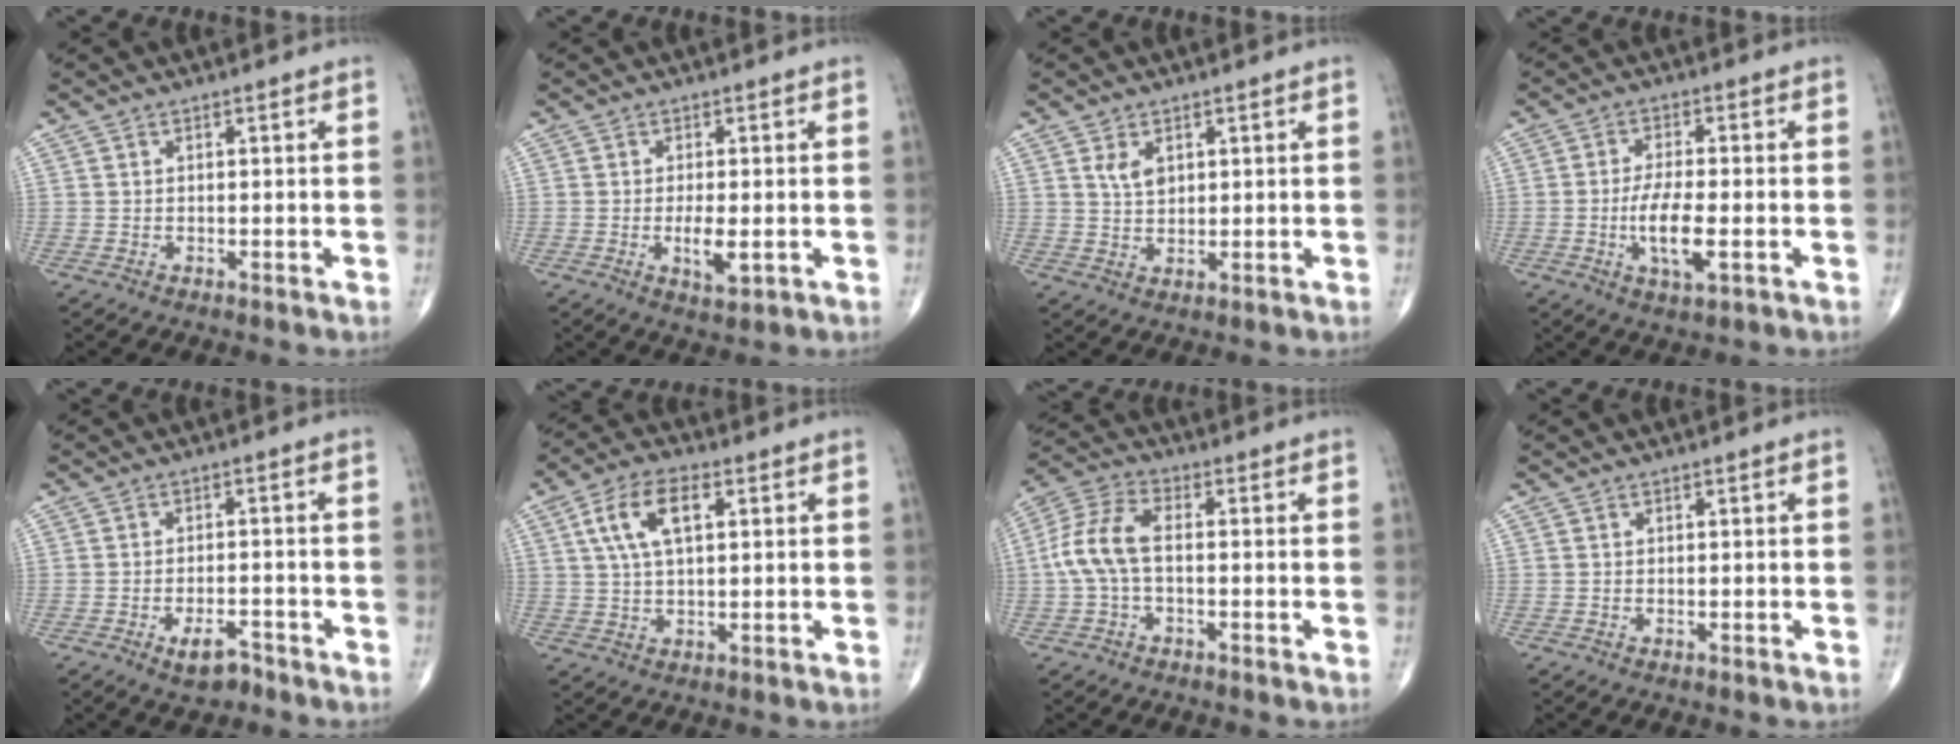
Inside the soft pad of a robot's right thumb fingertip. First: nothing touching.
{"total": 4.5, "force": [-1.0, 1.6, 4.1], "torque": [-0.073, -0.009, -0.015]}
{"total": 3.7, "force": [1.5, 2.4, 2.5], "torque": [-0.036, -0.010, 0.031]}
{"total": 7.9, "force": [-1.9, 2.5, 7.2], "torque": [-0.141, -0.001, -0.035]}
{"total": 4.6, "force": [-2.9, 2.1, 2.9], "torque": [-0.043, 0.014, -0.046]}
{"total": 9.5, "force": [2.9, 4.6, 7.8], "torque": [-0.150, 0.011, 0.050]}
{"total": 8.8, "force": [-0.8, 4.5, 7.5], "torque": [-0.169, 0.028, -0.023]}
{"total": 0.0}